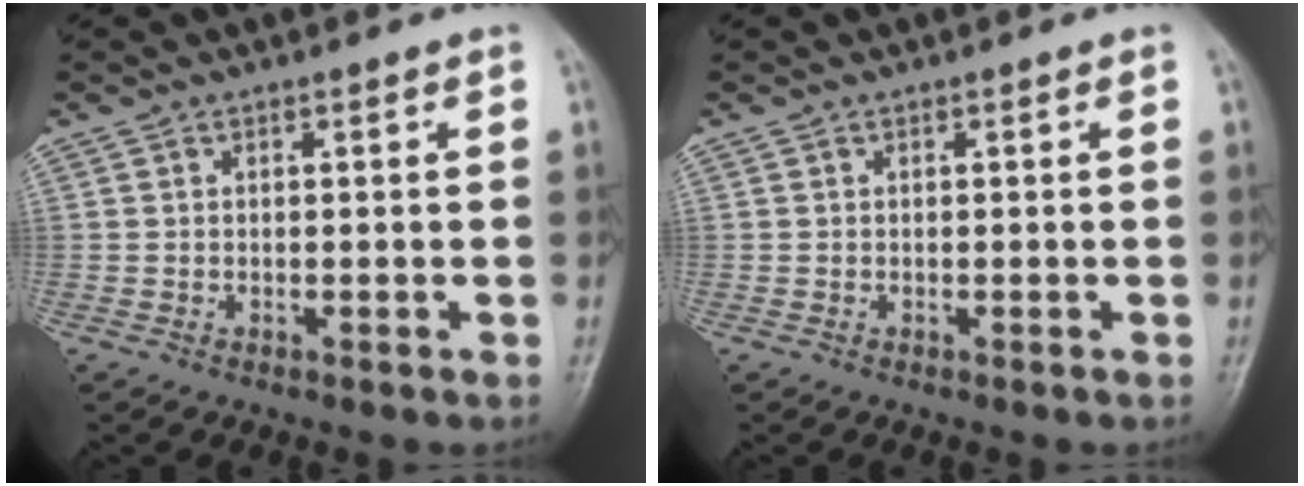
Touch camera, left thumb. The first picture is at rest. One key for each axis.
{"total": 0.0}